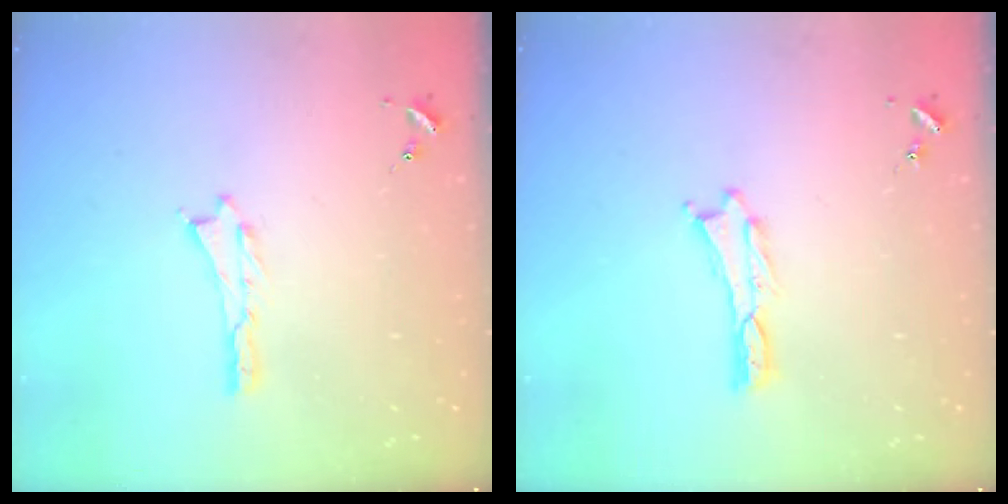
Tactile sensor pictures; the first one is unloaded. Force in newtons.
{"total": 0.0}